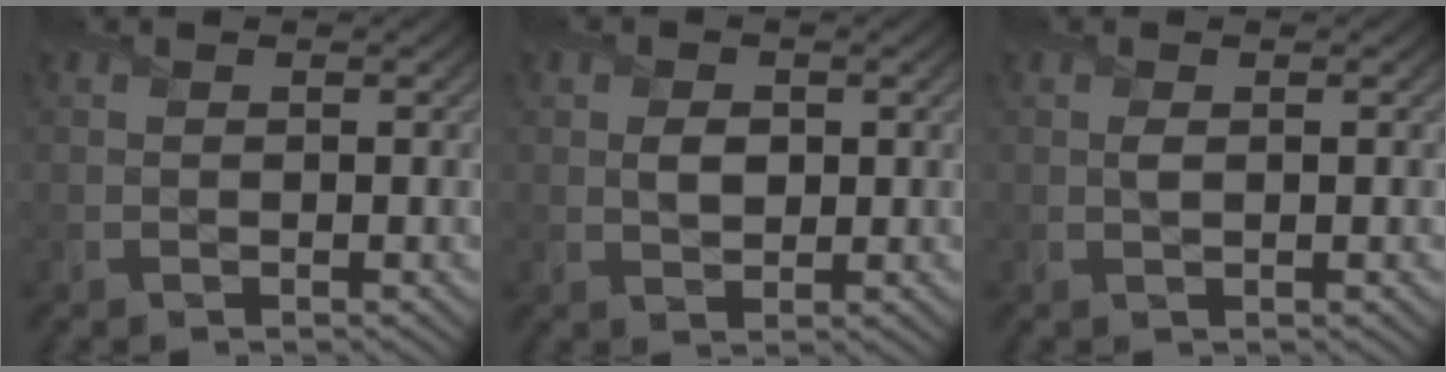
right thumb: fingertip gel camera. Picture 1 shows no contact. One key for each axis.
{"total": 2.3, "fx": 0.3, "fy": 1.5, "fz": 1.7, "tx": -0.040, "ty": -0.001, "tz": 0.003}
{"total": 0.9, "fx": 0.1, "fy": 0.1, "fz": 0.9, "tx": -0.023, "ty": 0.002, "tz": 0.000}